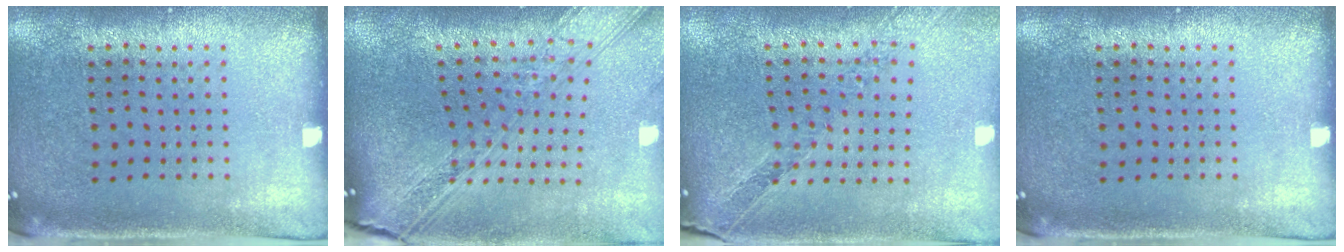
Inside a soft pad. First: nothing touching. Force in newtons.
{"total": 3.7, "press": 2.7, "slide": 2.6}
{"total": 1.1, "press": 1.1, "slide": 0.1}
{"total": 0.0}